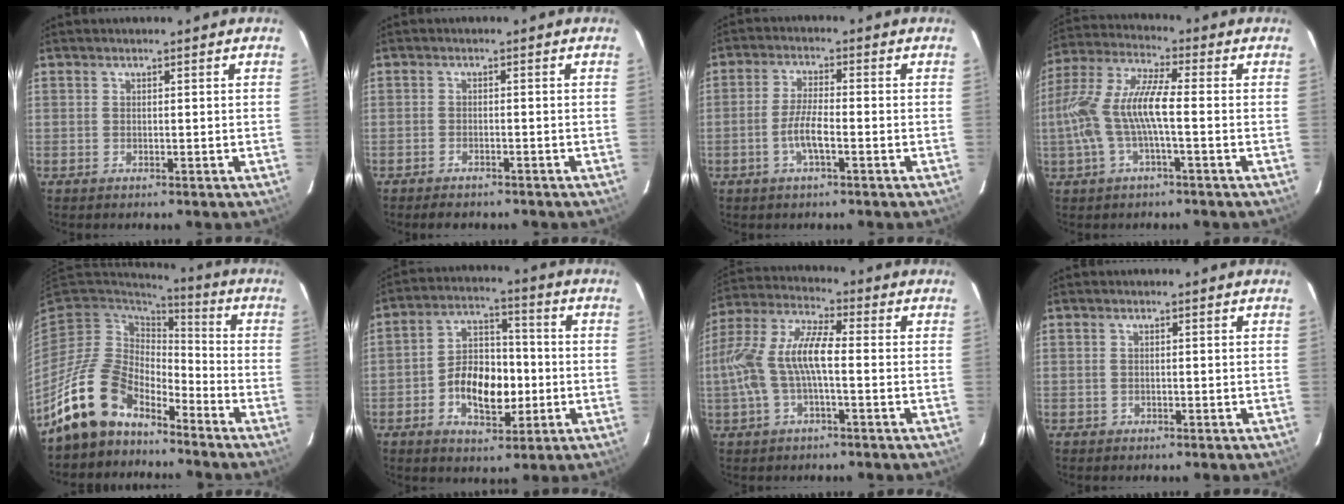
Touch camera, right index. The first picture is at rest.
{"total": 3.9, "force": [-3.3, 1.4, 1.3], "torque": [-0.038, -0.008, -0.051]}
{"total": 5.0, "force": [-2.0, 1.0, 4.4], "torque": [-0.091, 0.000, -0.038]}
{"total": 12.4, "force": [-2.1, 2.6, 12.0], "torque": [-0.249, 0.005, -0.038]}
{"total": 13.9, "force": [-11.0, 7.0, 4.6], "torque": [-0.103, 0.013, -0.201]}
{"total": 11.7, "force": [-3.1, 7.1, 8.8], "torque": [-0.165, 0.022, -0.046]}
{"total": 12.4, "force": [-1.6, 4.0, 11.6], "torque": [-0.243, 0.011, -0.030]}
{"total": 0.7, "force": [-0.4, 0.5, 0.0], "torque": [0.000, 0.001, -0.004]}